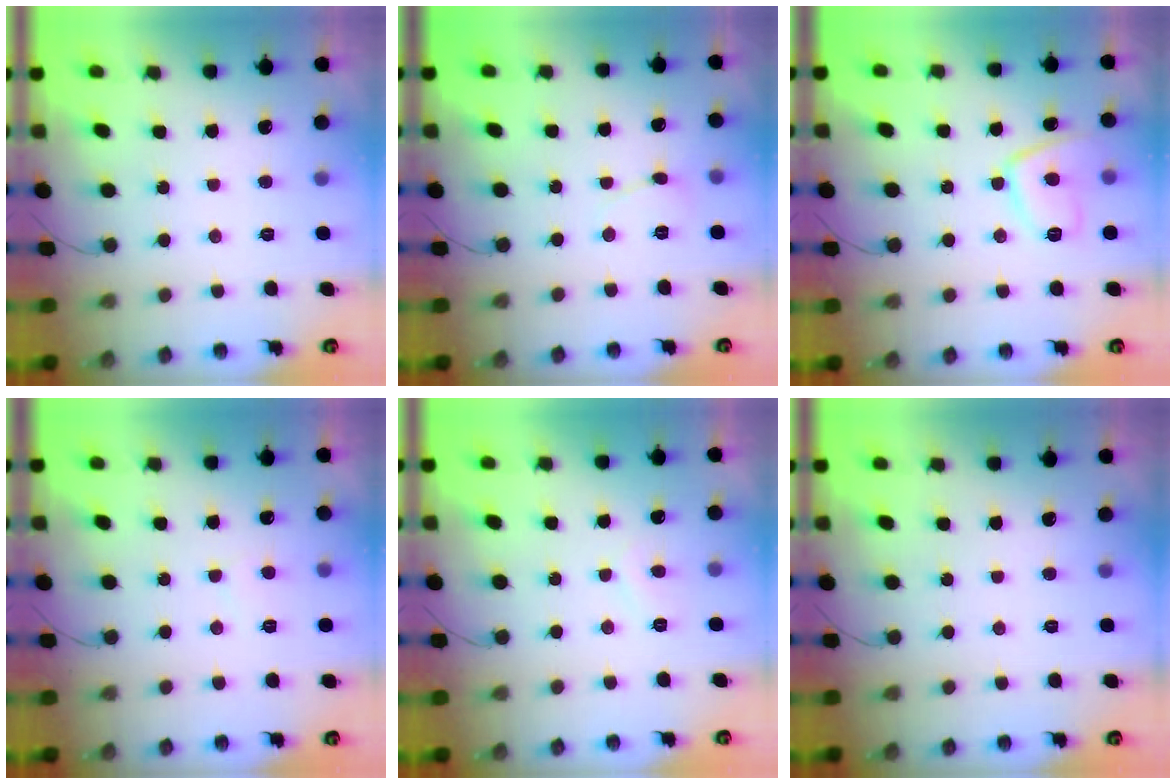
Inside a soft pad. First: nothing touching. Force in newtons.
{"total": 4.4, "press": 4.4, "slide": 0.6}
{"total": 9.1, "press": 9.1, "slide": 0.8}
{"total": 2.9, "press": 2.9, "slide": 0.3}
{"total": 2.0, "press": 1.9, "slide": 0.4}
{"total": 0.0}